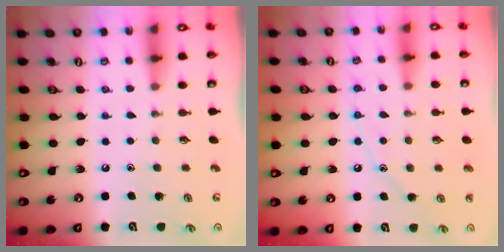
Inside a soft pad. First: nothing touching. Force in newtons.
{"total": 7.2, "press": 7.2, "slide": 0.6}